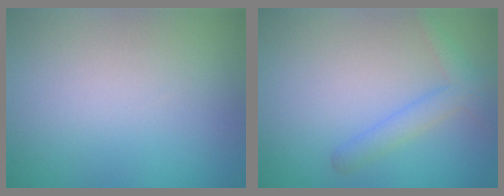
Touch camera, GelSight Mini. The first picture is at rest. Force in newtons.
{"total": 2.3, "press": 2.3, "slide": 0.1}